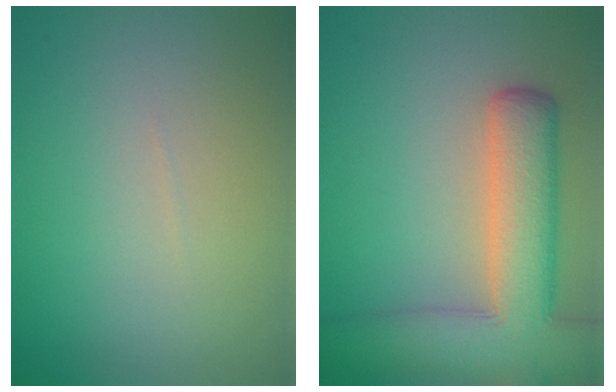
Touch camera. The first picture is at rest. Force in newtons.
{"total": 8.8, "press": 8.8, "slide": 0.6}